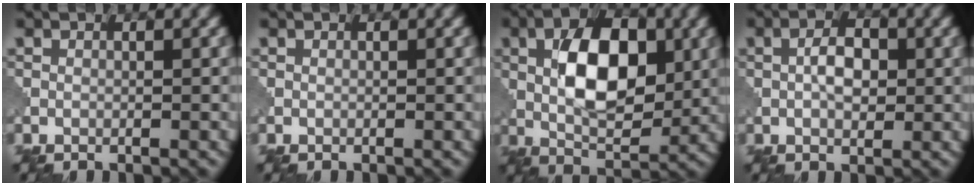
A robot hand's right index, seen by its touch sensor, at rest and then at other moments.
{"total": 0.0}
{"total": 8.6, "force": [1.8, 4.5, 7.1], "torque": [-0.118, 0.007, 0.030]}
{"total": 2.7, "force": [0.5, 1.5, 2.2], "torque": [-0.040, 0.003, 0.007]}